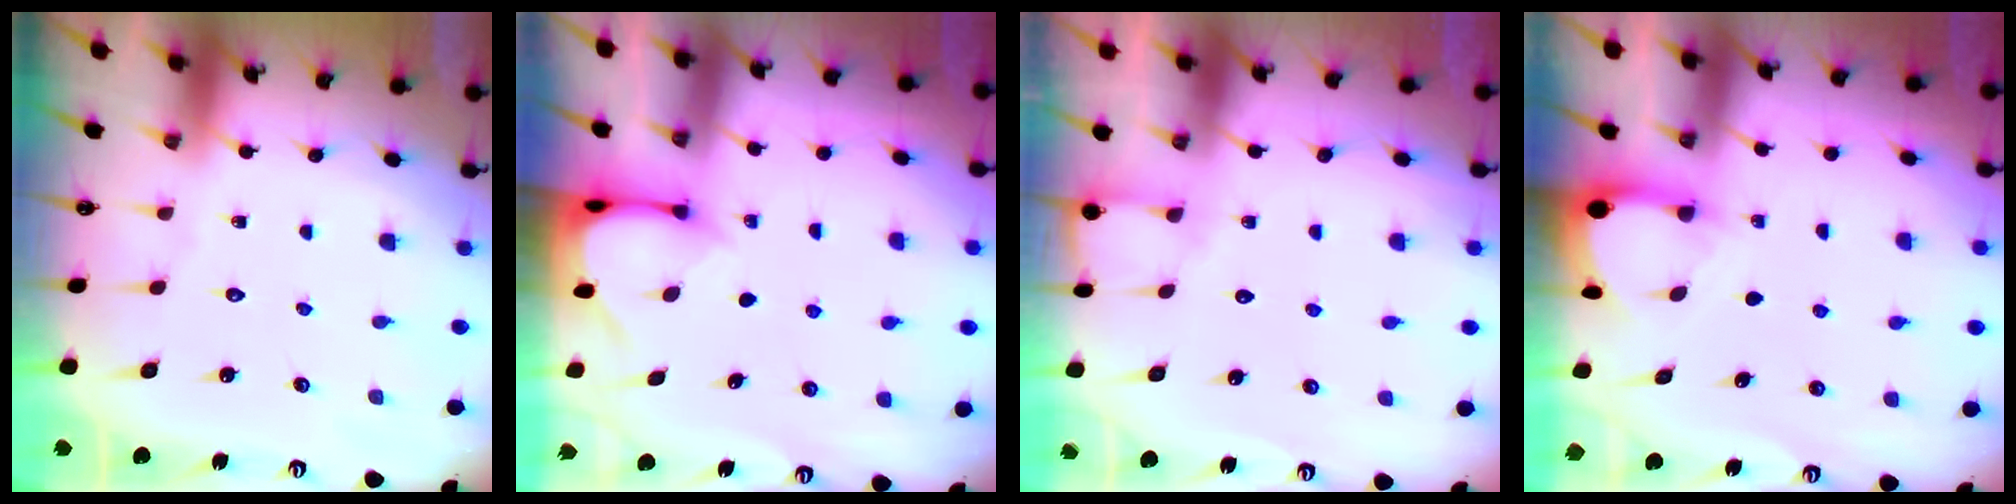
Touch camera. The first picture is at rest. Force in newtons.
{"total": 3.2, "press": 3.2, "slide": 0.2}
{"total": 3.8, "press": 3.8, "slide": 0.4}
{"total": 3.4, "press": 3.3, "slide": 0.4}